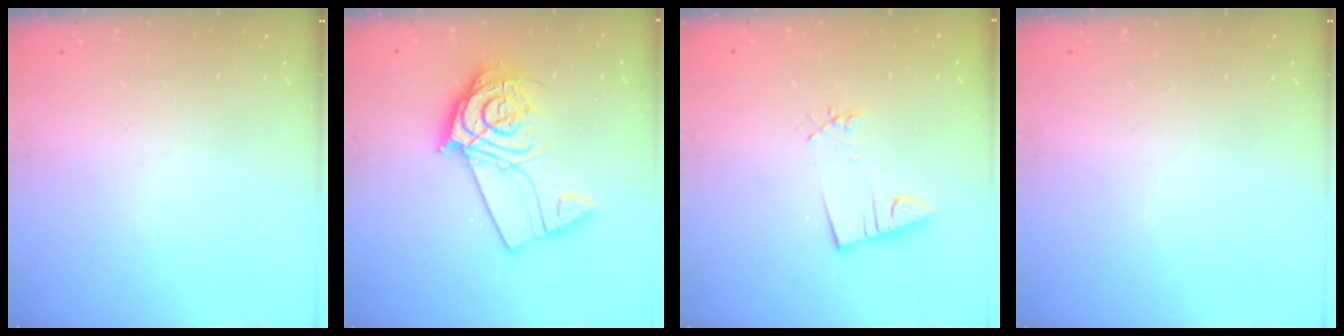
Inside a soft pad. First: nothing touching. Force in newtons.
{"total": 12.1, "press": 12.1, "slide": 1.4}
{"total": 3.4, "press": 2.1, "slide": 2.7}
{"total": 0.0}